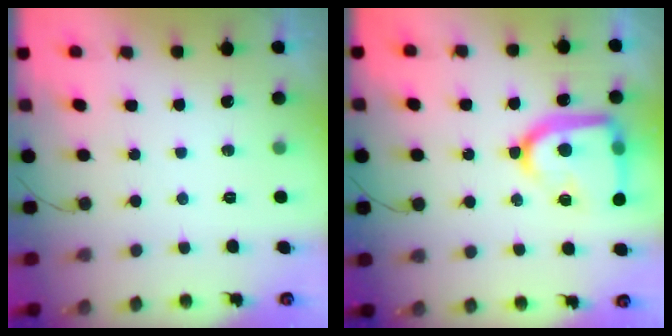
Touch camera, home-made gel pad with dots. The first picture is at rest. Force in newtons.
{"total": 20.2, "press": 20.1, "slide": 1.9}